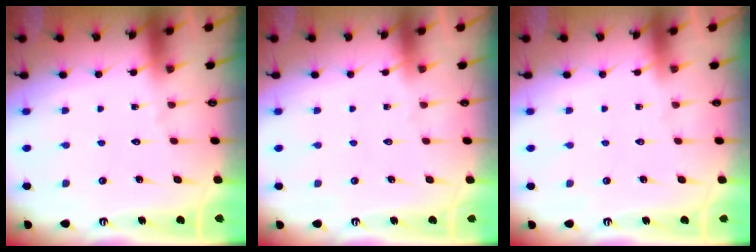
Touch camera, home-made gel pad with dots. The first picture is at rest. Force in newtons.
{"total": 0.0}
{"total": 0.0}